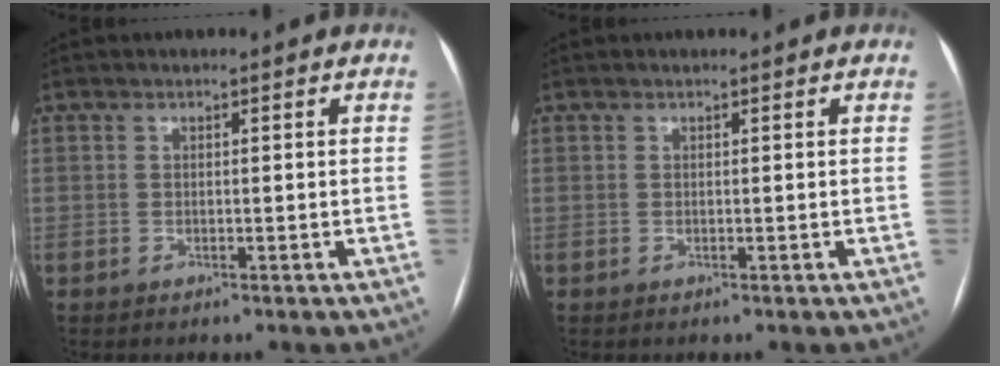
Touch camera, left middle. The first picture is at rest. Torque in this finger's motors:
{"motor_torque": [0.16, -0.11, -0.01, 0.02]}